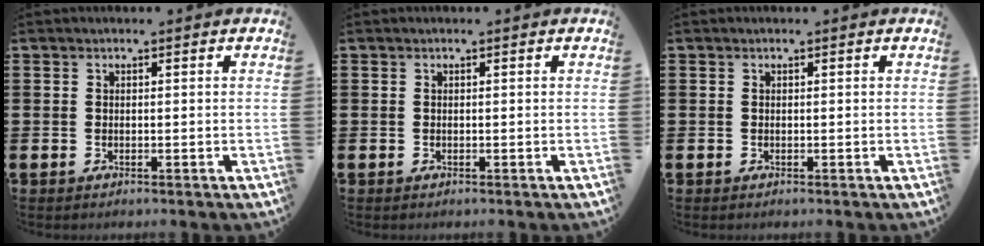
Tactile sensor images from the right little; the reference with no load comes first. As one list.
[{"total": 0.0}, {"total": 0.0}]